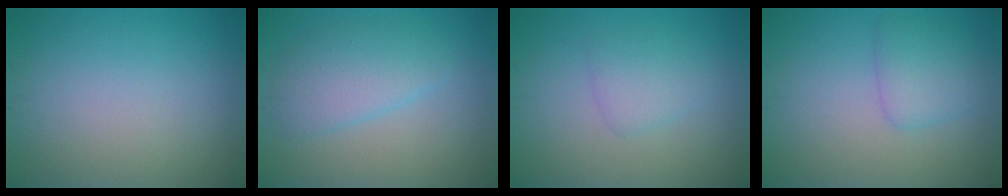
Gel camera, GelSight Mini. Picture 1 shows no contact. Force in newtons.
{"total": 3.5, "press": 3.5, "slide": 0.3}
{"total": 2.0, "press": 2.0, "slide": 0.2}
{"total": 2.5, "press": 2.5, "slide": 0.1}